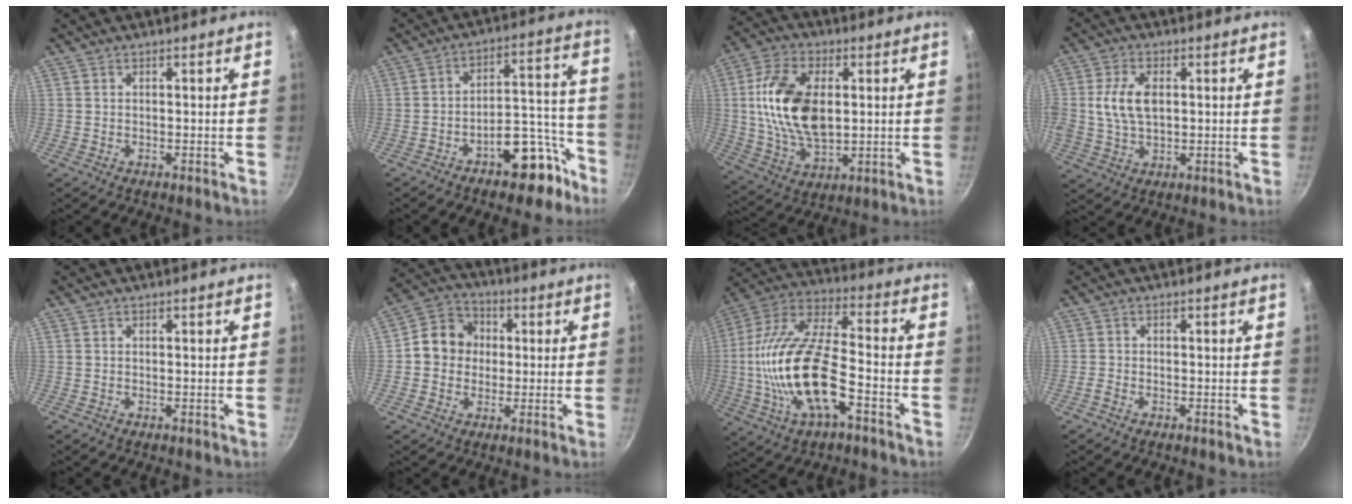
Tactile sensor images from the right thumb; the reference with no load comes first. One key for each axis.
{"total": 13.2, "fx": -8.0, "fy": 6.3, "fz": 8.4, "tx": -0.057, "ty": 0.097, "tz": -0.113}
{"total": 17.0, "fx": 2.1, "fy": 10.0, "fz": 13.5, "tx": -0.240, "ty": -0.001, "tz": 0.039}
{"total": 8.5, "fx": 1.2, "fy": 5.3, "fz": 6.6, "tx": -0.123, "ty": 0.004, "tz": 0.019}
{"total": 0.0}
{"total": 9.4, "fx": 0.4, "fy": 8.5, "fz": 4.1, "tx": -0.034, "ty": 0.019, "tz": -0.015}
{"total": 21.5, "fx": -5.5, "fy": 9.0, "fz": 18.7, "tx": -0.364, "ty": 0.033, "tz": -0.117}
{"total": 1.1, "fx": -0.9, "fy": 0.4, "fz": 0.5, "tx": -0.023, "ty": 0.006, "tz": -0.024}